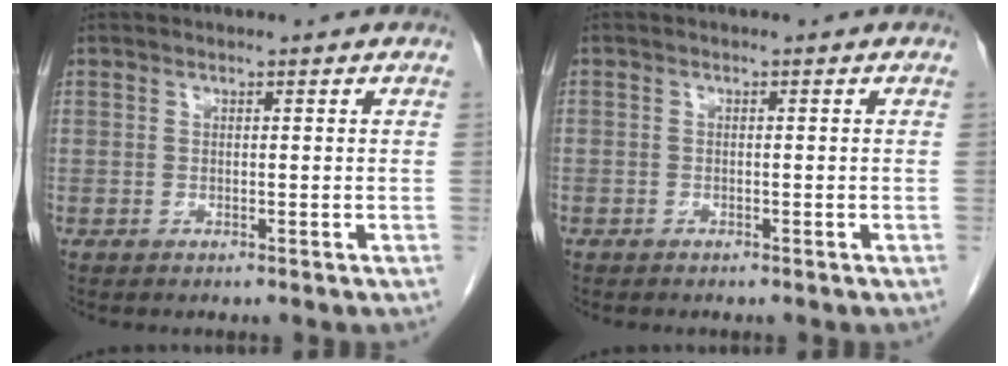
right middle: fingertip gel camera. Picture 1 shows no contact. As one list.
[{"total": 0.6, "force": [-0.4, 0.4, 0.1], "torque": [-0.007, 0.002, -0.009]}]